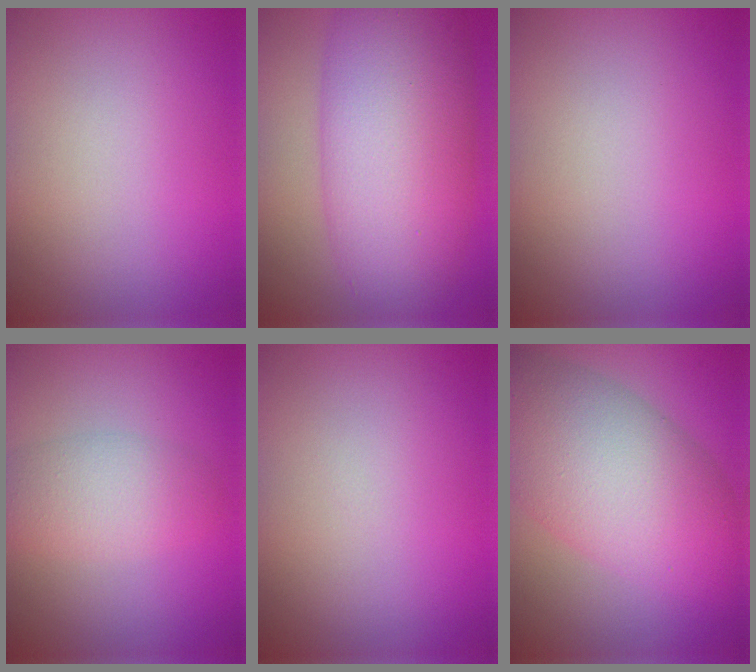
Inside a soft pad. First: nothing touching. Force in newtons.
{"total": 11.5, "press": 11.5, "slide": 0.2}
{"total": 0.0}
{"total": 3.4, "press": 3.4, "slide": 0.1}
{"total": 0.0}
{"total": 9.9, "press": 9.9, "slide": 0.4}